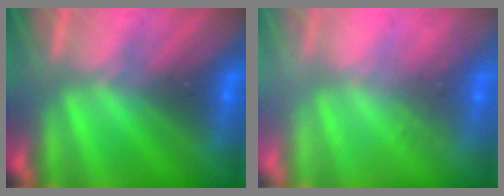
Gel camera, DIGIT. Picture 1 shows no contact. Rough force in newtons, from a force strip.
{"total": 7.4}